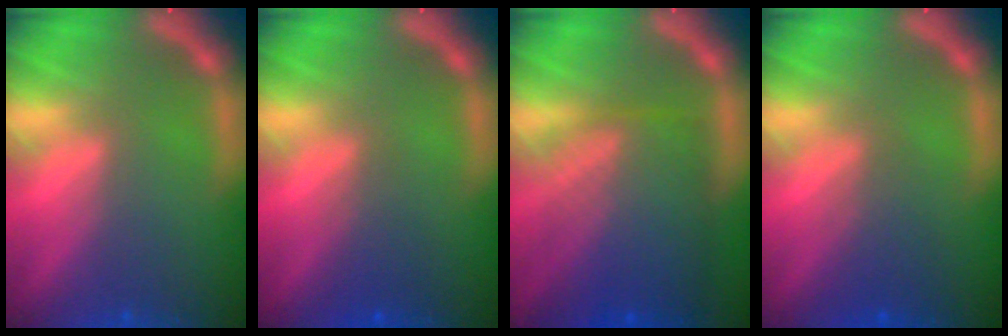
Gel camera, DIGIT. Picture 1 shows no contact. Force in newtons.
{"total": 2.0}
{"total": 8.6}
{"total": 2.5}